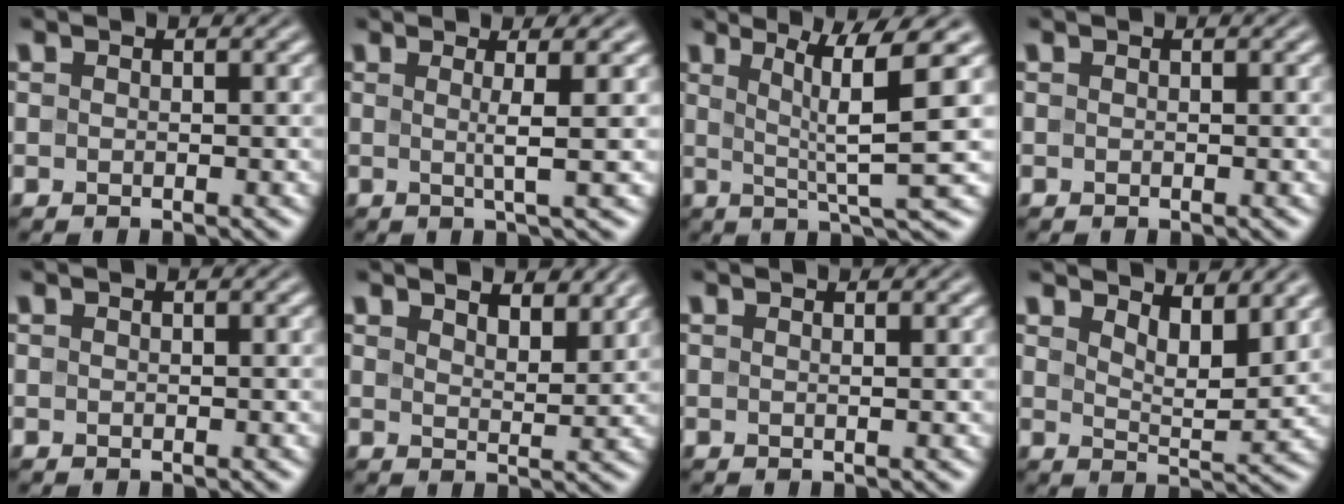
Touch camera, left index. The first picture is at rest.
{"total": 2.8, "force": [0.5, 0.3, 2.7], "torque": [-0.051, 0.001, 0.000]}
{"total": 6.7, "force": [1.7, 0.6, 6.5], "torque": [-0.106, 0.001, 0.033]}
{"total": 0.0}
{"total": 0.0}
{"total": 5.1, "force": [4.0, 1.7, 2.7], "torque": [-0.028, 0.005, 0.043]}
{"total": 0.9, "force": [0.4, 0.4, 0.7], "torque": [-0.002, 0.002, 0.000]}
{"total": 4.4, "force": [3.2, 1.3, 2.7], "torque": [-0.044, -0.009, 0.053]}